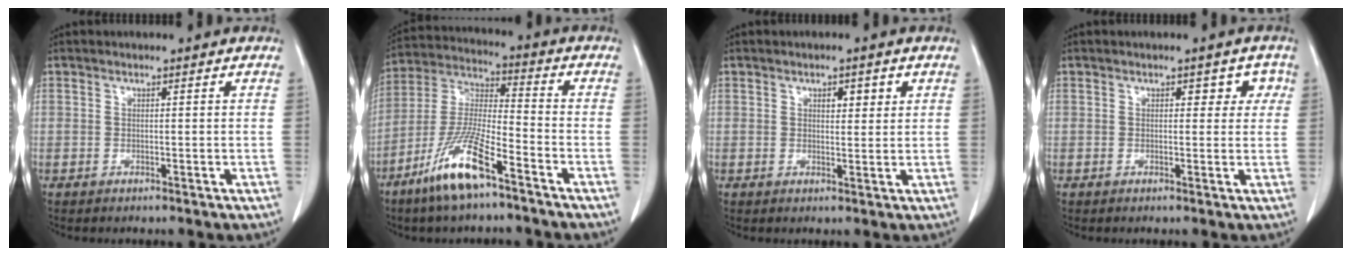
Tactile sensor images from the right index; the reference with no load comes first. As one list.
[{"total": 12.6, "force": [-7.6, 1.7, 9.9], "torque": [-0.207, -0.020, -0.148]}, {"total": 2.8, "force": [1.3, 1.2, 2.2], "torque": [-0.032, 0.001, 0.019]}, {"total": 3.1, "force": [1.1, 2.1, 2.0], "torque": [-0.008, 0.012, 0.010]}]